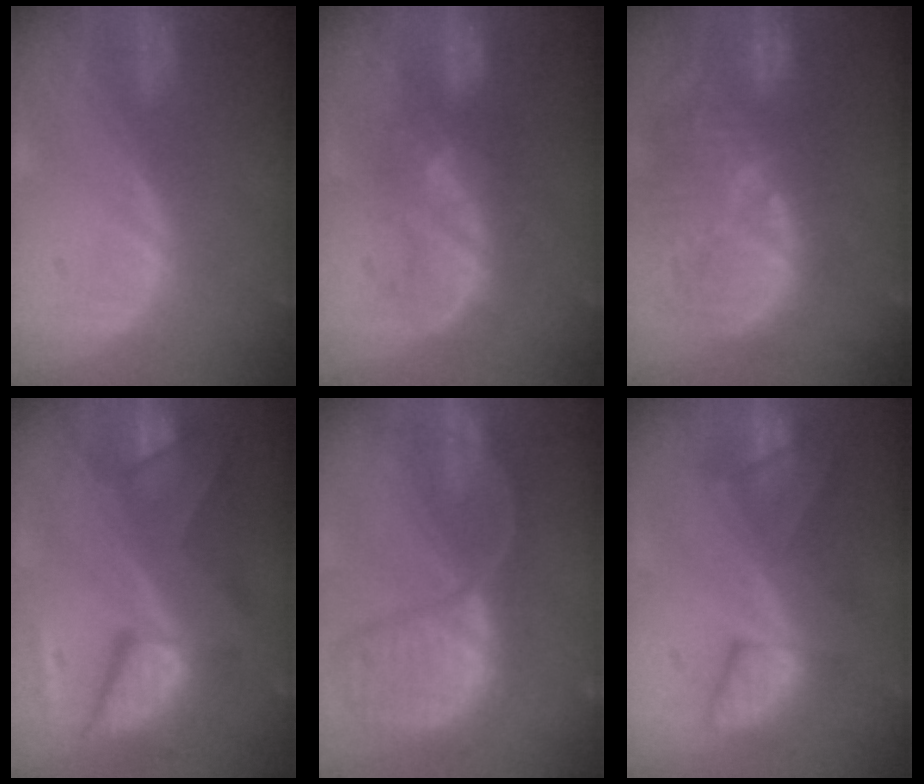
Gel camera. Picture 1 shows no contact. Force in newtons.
{"total": 7.7, "press": 7.5, "slide": 1.7}
{"total": 13.9, "press": 12.7, "slide": 5.5}
{"total": 10.7, "press": 10.7, "slide": 1.0}
{"total": 11.4, "press": 9.7, "slide": 5.9}
{"total": 8.0, "press": 7.8, "slide": 1.8}